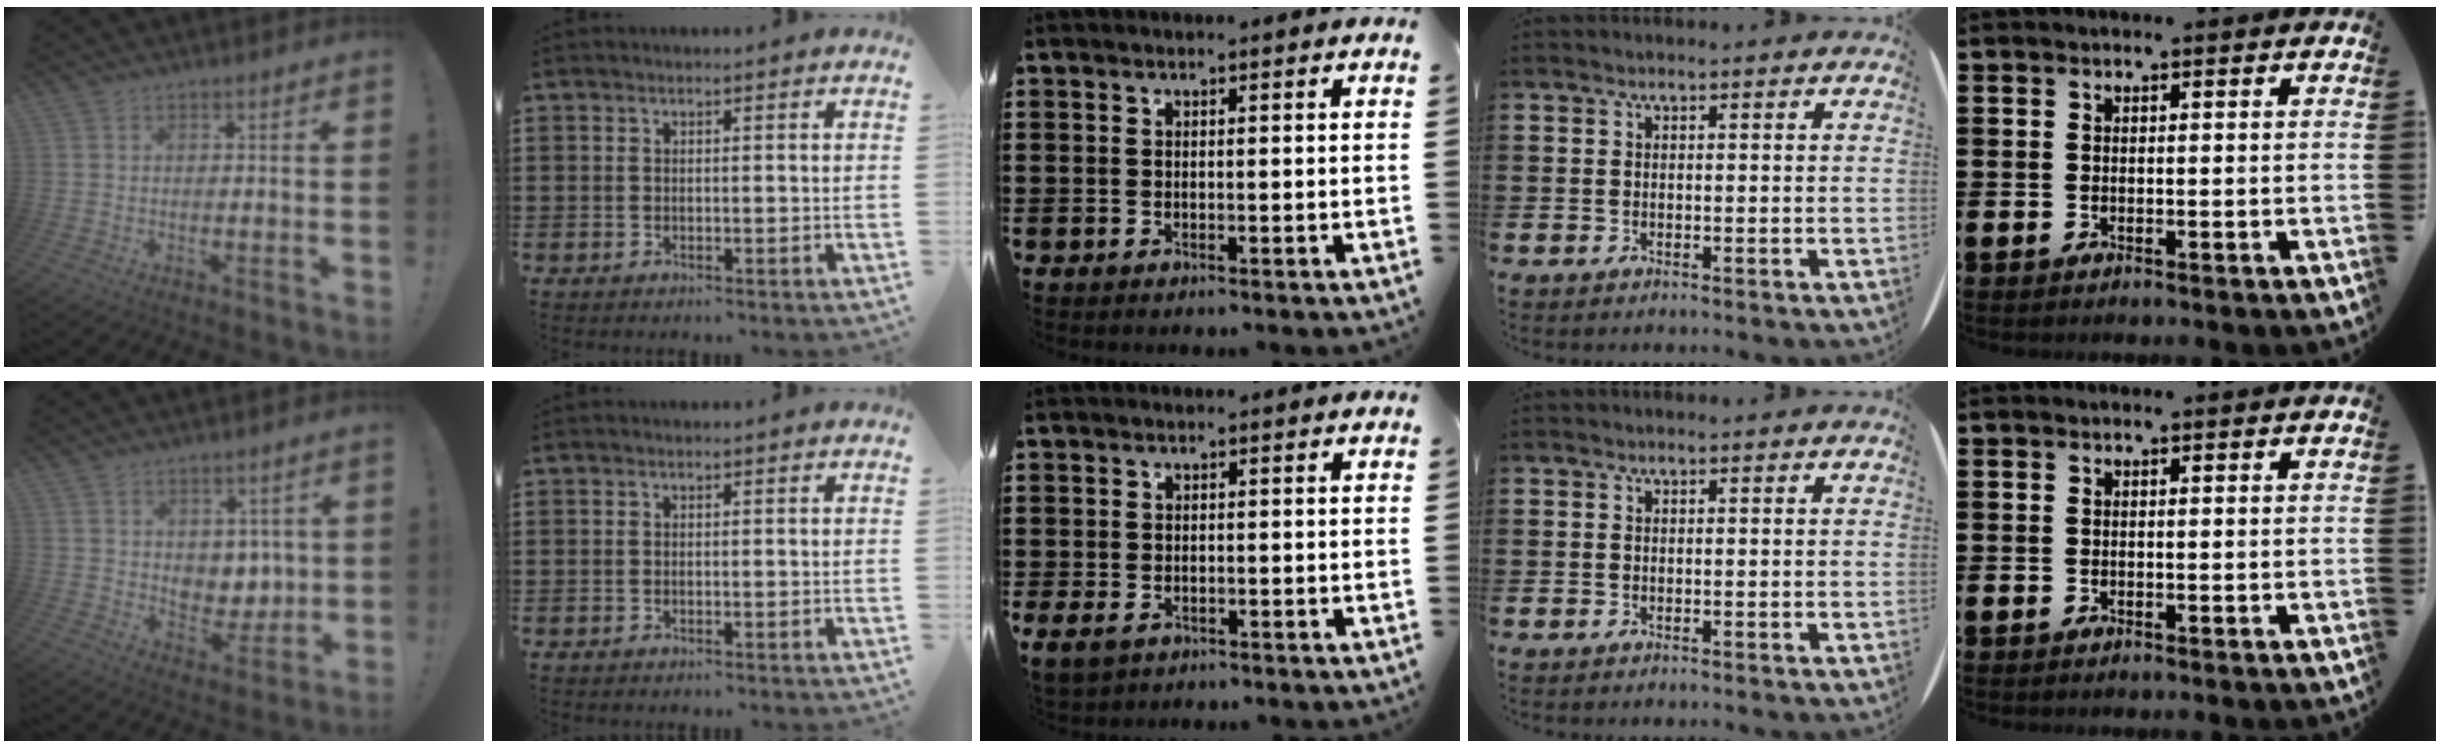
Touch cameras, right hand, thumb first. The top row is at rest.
{"thumb": {"total": 7.3, "force": [3.7, 6.0, 2.1], "torque": [-0.019, -0.035, 0.077]}, "middle": {"total": 1.4, "force": [-0.7, 0.9, 0.7], "torque": [-0.032, -0.005, -0.020]}}